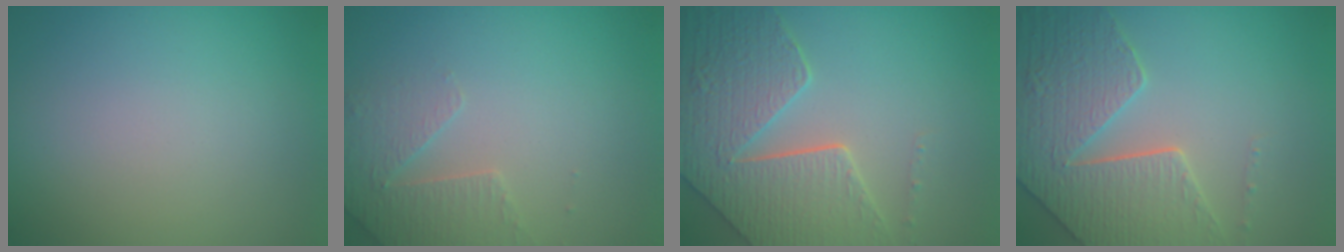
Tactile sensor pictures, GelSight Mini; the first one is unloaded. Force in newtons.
{"total": 2.8, "press": 2.7, "slide": 0.7}
{"total": 8.0, "press": 6.1, "slide": 5.2}
{"total": 6.8, "press": 5.8, "slide": 3.6}